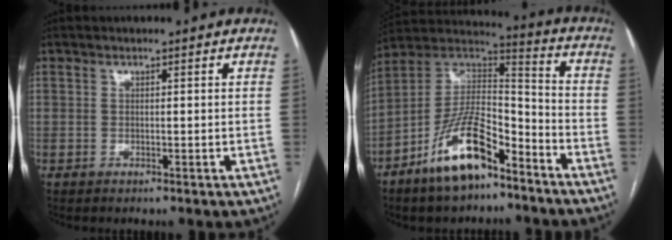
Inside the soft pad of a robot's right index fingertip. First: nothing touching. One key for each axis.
{"total": 15.0, "fx": -9.5, "fy": 5.2, "fz": 10.4, "tx": -0.196, "ty": 0.018, "tz": -0.169}